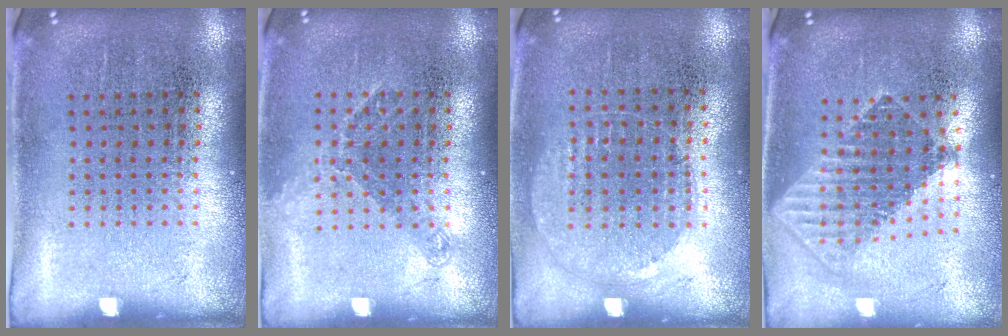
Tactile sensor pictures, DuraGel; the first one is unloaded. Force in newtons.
{"total": 1.1, "press": 0.9, "slide": 0.6}
{"total": 0.9, "press": 0.9, "slide": 0.3}
{"total": 1.7, "press": 1.4, "slide": 1.1}